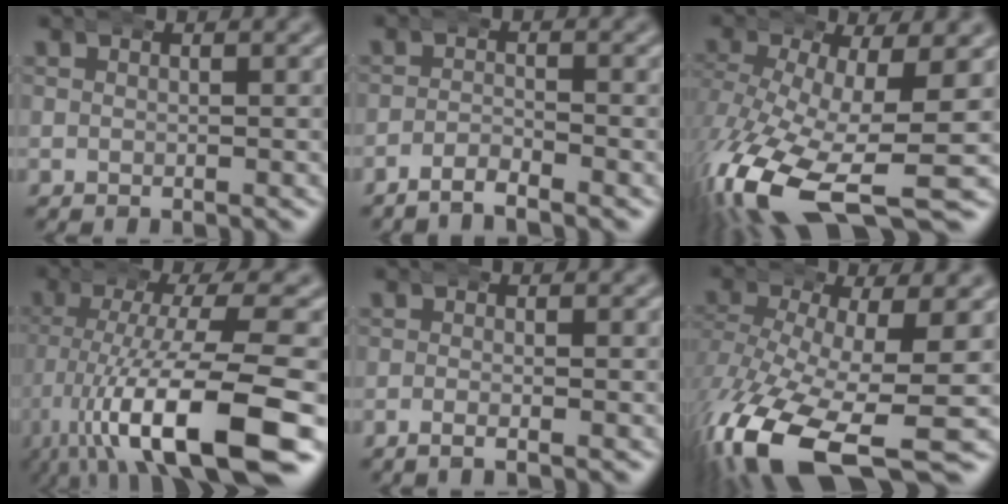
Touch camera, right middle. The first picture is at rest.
{"total": 2.3, "force": [-2.2, 0.0, 0.7], "torque": [-0.010, 0.000, -0.043]}
{"total": 11.0, "force": [-5.1, 5.3, 8.1], "torque": [-0.185, -0.067, -0.048]}
{"total": 11.9, "force": [-3.6, 3.9, 10.6], "torque": [-0.186, -0.031, -0.033]}
{"total": 1.1, "force": [-0.8, -0.1, 0.8], "torque": [-0.018, -0.001, -0.016]}
{"total": 11.5, "force": [-6.5, 4.8, 8.1], "torque": [-0.179, -0.069, -0.066]}